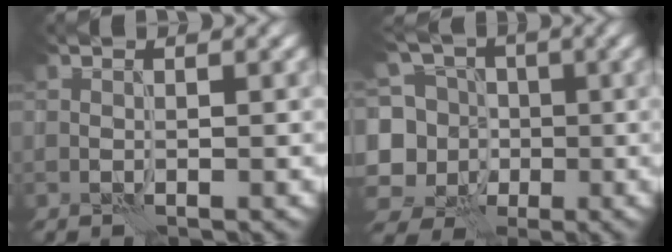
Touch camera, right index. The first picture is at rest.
{"total": 10.4, "force": [-1.5, 9.8, 3.0], "torque": [-0.087, 0.026, -0.051]}